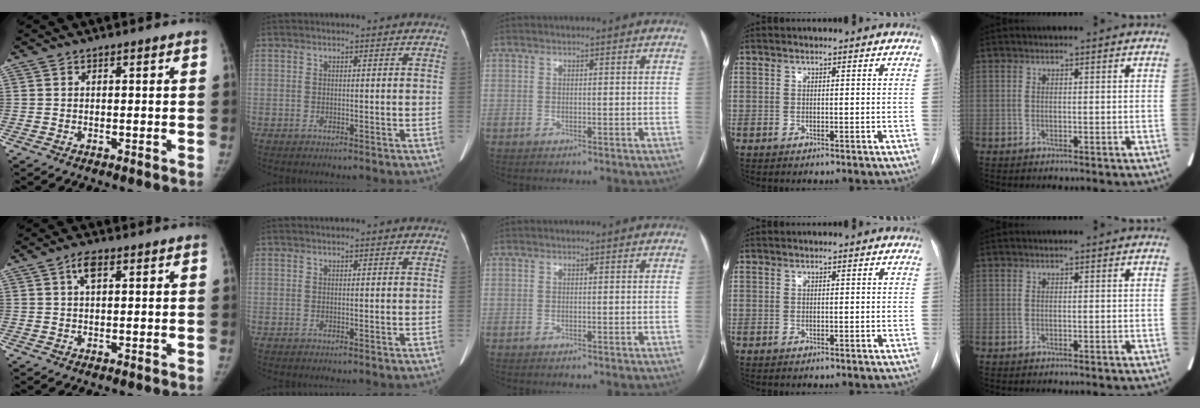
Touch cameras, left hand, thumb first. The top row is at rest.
{"thumb": {"total": 3.0, "force": [1.2, 1.4, 2.4], "torque": [-0.043, 0.006, 0.021]}, "index": {"total": 0.5, "force": [0.5, 0.1, 0.1], "torque": [-0.004, 0.001, 0.001]}}